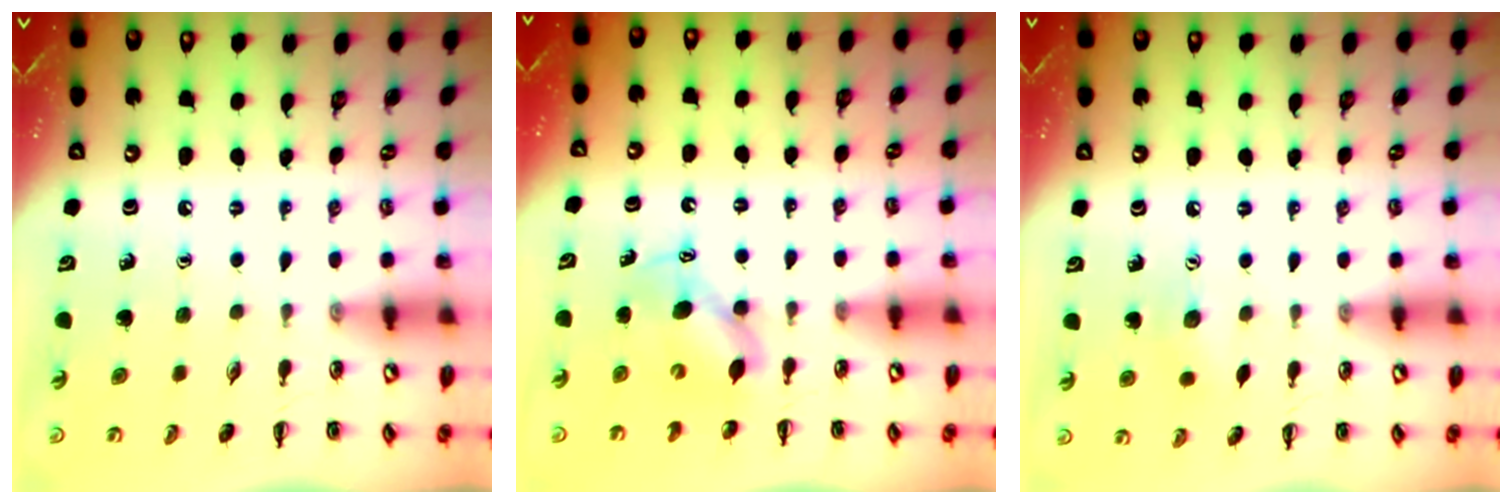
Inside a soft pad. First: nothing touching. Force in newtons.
{"total": 6.6, "press": 6.6, "slide": 0.8}
{"total": 6.7, "press": 6.5, "slide": 1.4}